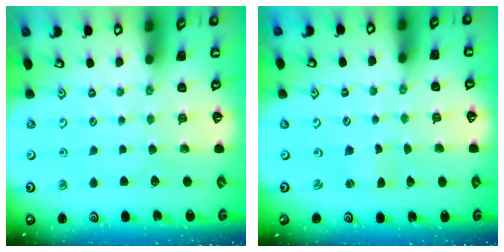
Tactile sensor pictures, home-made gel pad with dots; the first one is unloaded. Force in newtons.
{"total": 0.0}